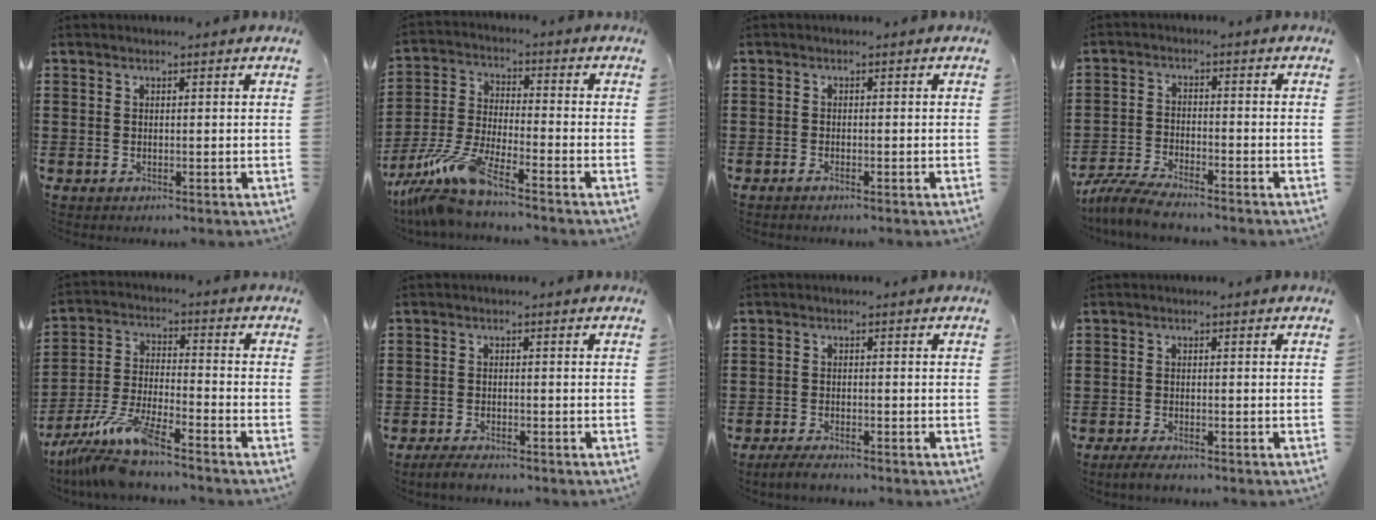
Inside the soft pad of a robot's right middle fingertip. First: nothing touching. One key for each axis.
{"total": 8.8, "fx": -7.2, "fy": 0.2, "fz": 5.1, "tx": -0.134, "ty": -0.022, "tz": -0.149}
{"total": 0.6, "fx": -0.4, "fy": 0.0, "fz": 0.4, "tx": -0.010, "ty": -0.005, "tz": -0.007}
{"total": 5.4, "fx": -5.1, "fy": 0.4, "fz": 1.7, "tx": -0.049, "ty": -0.008, "tz": -0.103}
{"total": 9.7, "fx": -8.3, "fy": 0.3, "fz": 4.9, "tx": -0.109, "ty": -0.006, "tz": -0.167}
{"total": 2.3, "fx": -2.1, "fy": 0.4, "fz": 0.8, "tx": -0.024, "ty": -0.002, "tz": -0.042}
{"total": 2.3, "fx": -2.1, "fy": 0.3, "fz": 0.9, "tx": -0.025, "ty": -0.002, "tz": -0.042}
{"total": 1.8, "fx": -1.6, "fy": 0.2, "fz": 0.8, "tx": -0.024, "ty": -0.003, "tz": -0.032}